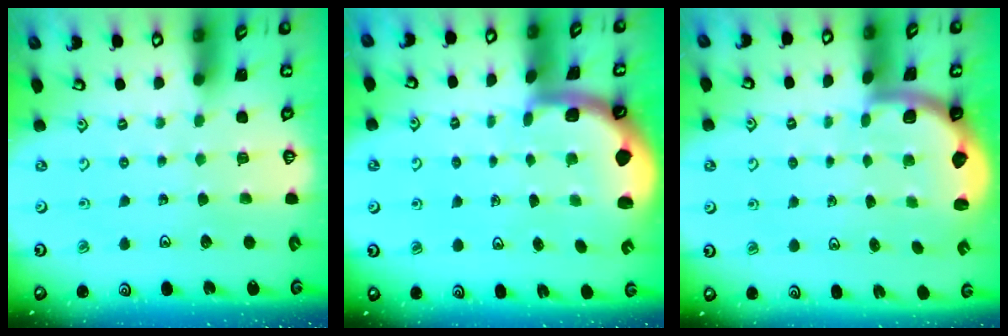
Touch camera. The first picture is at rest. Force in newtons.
{"total": 1.6, "press": 1.6, "slide": 0.2}
{"total": 1.9, "press": 1.8, "slide": 0.5}